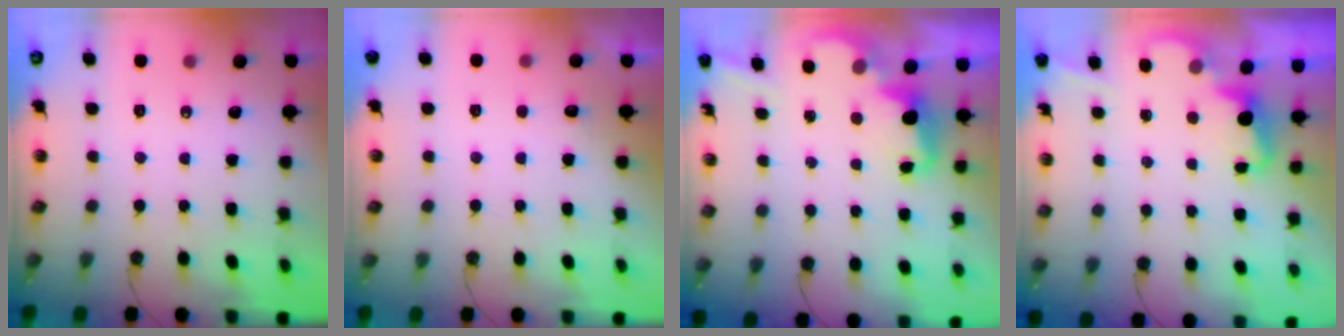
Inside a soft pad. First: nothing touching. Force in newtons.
{"total": 2.6, "press": 2.4, "slide": 0.9}
{"total": 2.4, "press": 2.3, "slide": 0.7}
{"total": 2.4, "press": 2.4, "slide": 0.5}